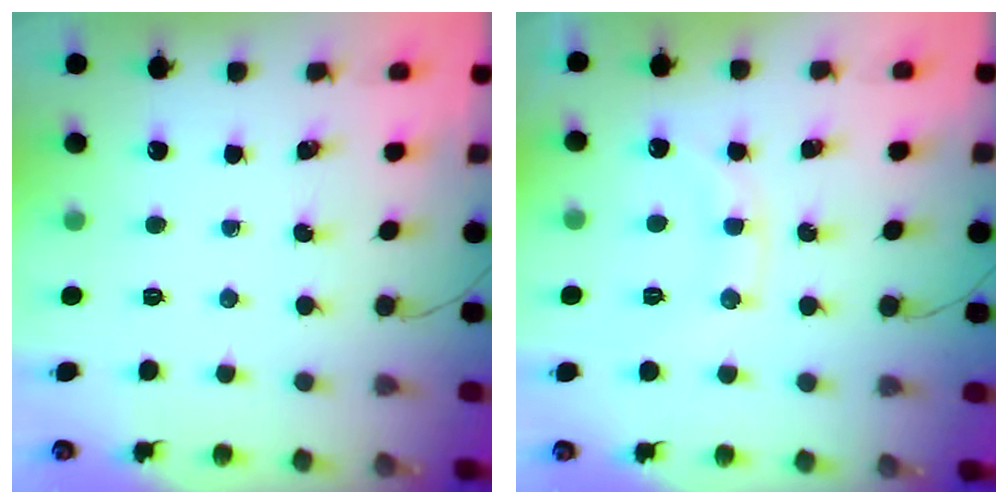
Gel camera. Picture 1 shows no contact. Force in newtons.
{"total": 9.9, "press": 9.9, "slide": 0.2}